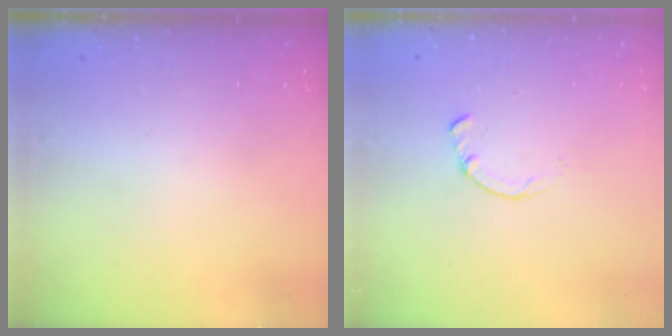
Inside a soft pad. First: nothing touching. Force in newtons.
{"total": 1.7, "press": 1.7, "slide": 0.2}